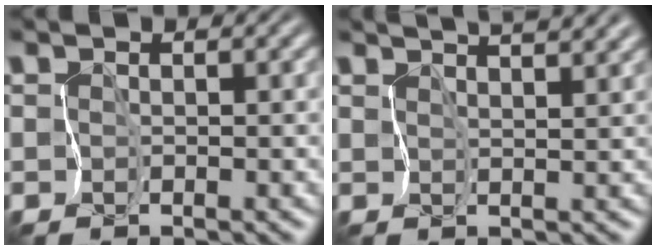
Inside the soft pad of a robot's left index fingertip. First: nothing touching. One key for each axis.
{"total": 5.7, "fx": 4.7, "fy": 1.5, "fz": 2.9, "tx": -0.044, "ty": 0.022, "tz": 0.052}